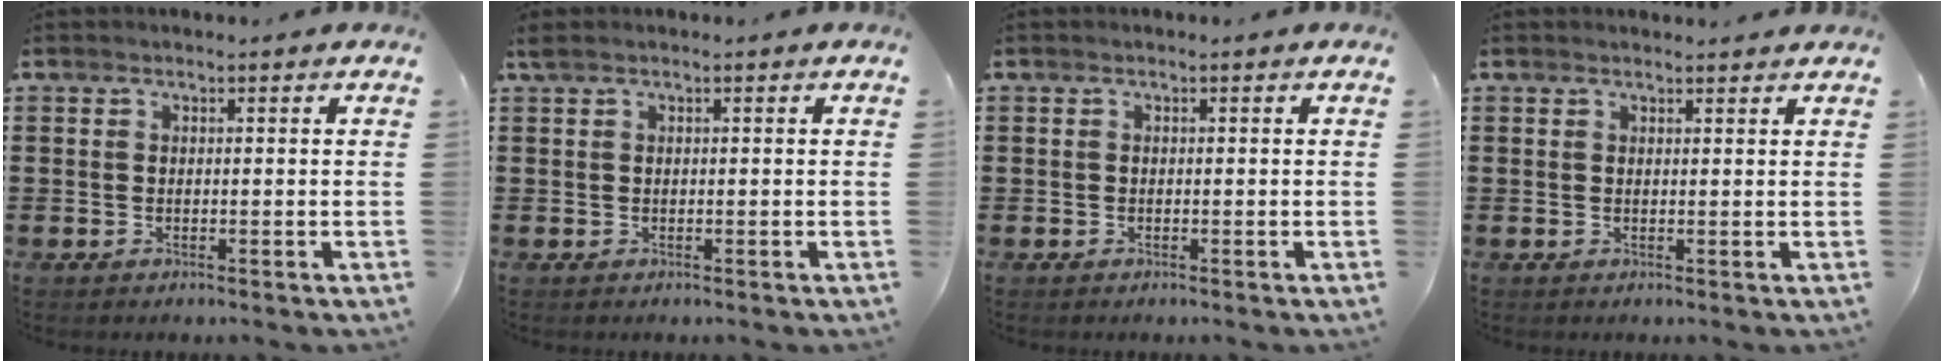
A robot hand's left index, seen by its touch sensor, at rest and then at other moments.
{"total": 0.5, "force": [0.3, 0.1, 0.4], "torque": [-0.010, 0.000, 0.006]}
{"total": 0.0}
{"total": 1.2, "force": [1.1, 0.0, 0.2], "torque": [-0.007, -0.002, 0.023]}